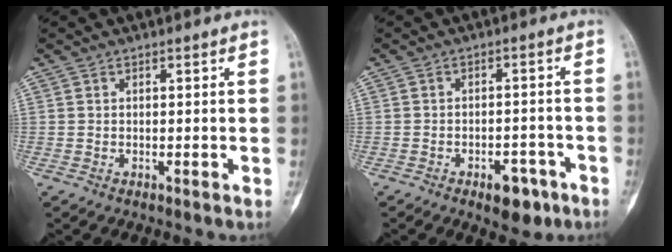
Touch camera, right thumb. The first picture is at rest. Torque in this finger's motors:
{"motor_torque": [1.54, 0.89, 0.57, -0.91, 0.04]}